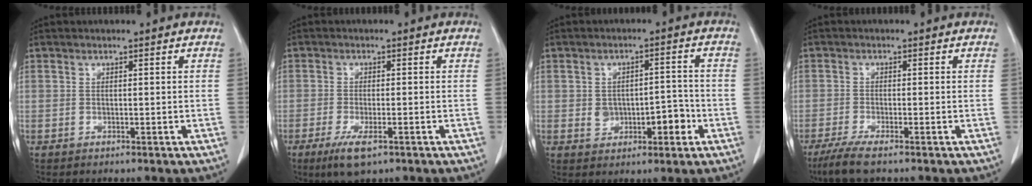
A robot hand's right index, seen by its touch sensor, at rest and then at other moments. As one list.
[{"total": 5.1, "force": [-2.8, 1.3, 4.0], "torque": [-0.078, -0.011, -0.045]}, {"total": 6.0, "force": [-1.4, 3.5, 4.7], "torque": [-0.062, 0.016, -0.009]}, {"total": 4.3, "force": [-3.1, 0.2, 2.9], "torque": [-0.060, -0.012, -0.060]}]